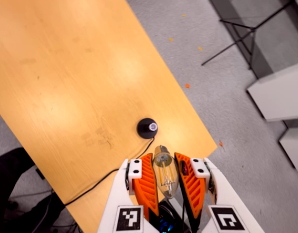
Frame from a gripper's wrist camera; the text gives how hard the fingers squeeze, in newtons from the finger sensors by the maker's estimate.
{"total": 20.2, "left": 22.0, "right": 18.3}